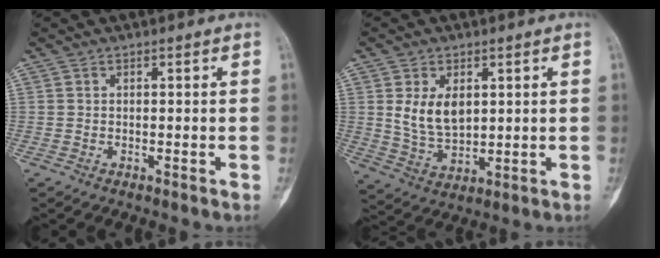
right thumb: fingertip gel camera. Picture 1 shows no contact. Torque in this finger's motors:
{"motor_torque": [0.14, 0.91, 0.49, -0.22, 0.03]}